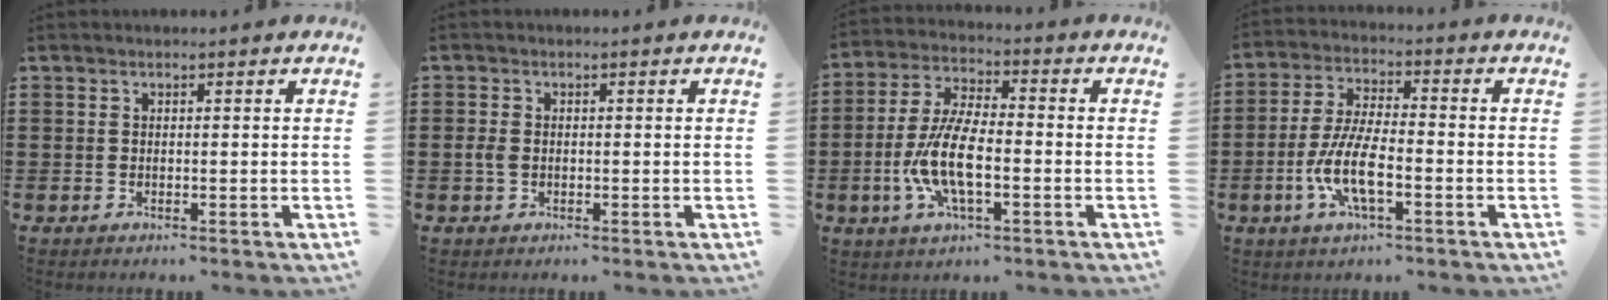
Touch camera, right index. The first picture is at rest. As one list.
[{"total": 1.7, "force": [-0.3, 1.2, 1.2], "torque": [-0.034, -0.001, -0.008]}, {"total": 9.7, "force": [-2.5, 3.5, 8.8], "torque": [-0.199, -0.014, -0.052]}, {"total": 8.7, "force": [-2.9, 2.6, 7.8], "torque": [-0.181, -0.017, -0.061]}]